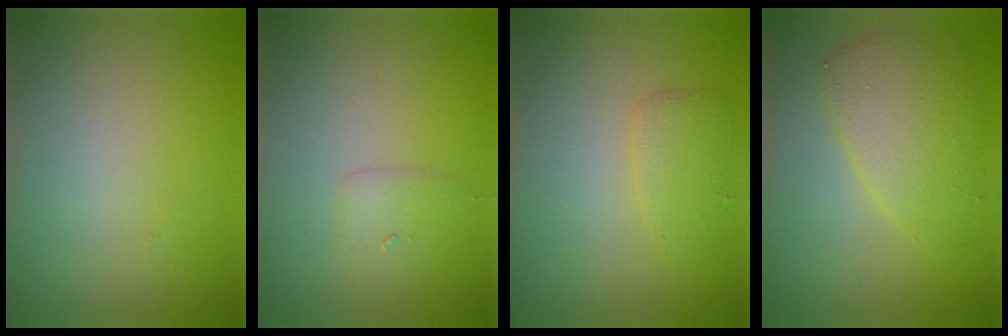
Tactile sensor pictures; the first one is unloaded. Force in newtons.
{"total": 1.5, "press": 1.5, "slide": 0.2}
{"total": 1.7, "press": 1.7, "slide": 0.1}
{"total": 3.7, "press": 3.7, "slide": 0.2}